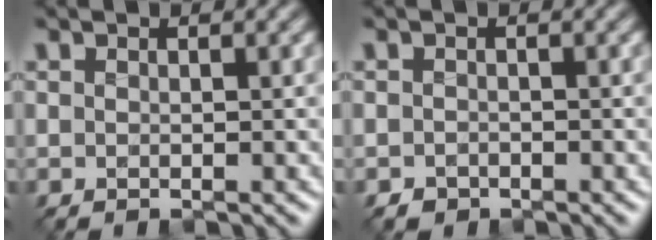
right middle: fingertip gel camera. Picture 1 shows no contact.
{"total": 0.9, "force": [-0.8, 0.1, -0.5], "torque": [0.000, -0.003, -0.012]}